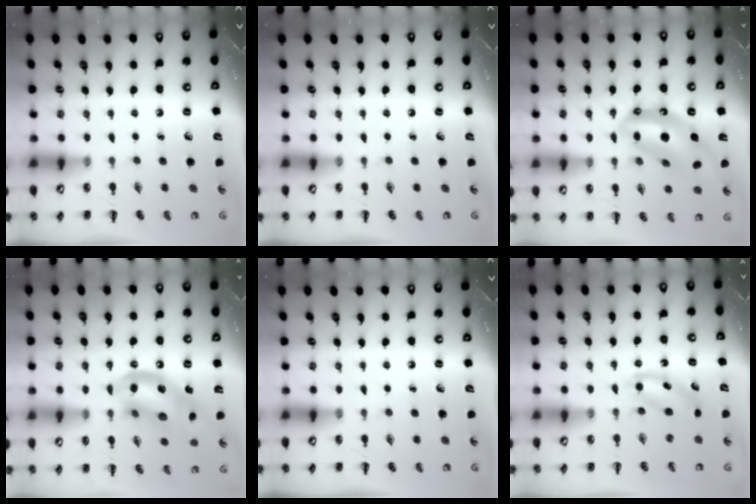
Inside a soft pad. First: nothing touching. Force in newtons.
{"total": 0.0}
{"total": 14.1, "press": 13.5, "slide": 4.0}
{"total": 14.7, "press": 14.5, "slide": 2.1}
{"total": 0.0}
{"total": 5.7, "press": 5.5, "slide": 1.6}